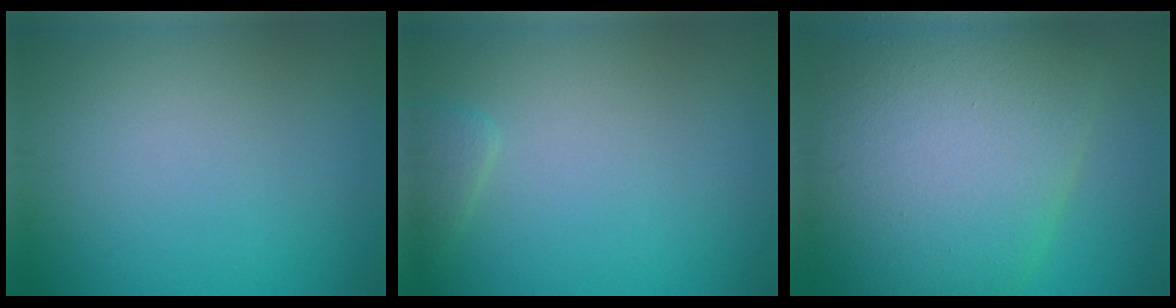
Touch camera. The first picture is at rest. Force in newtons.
{"total": 1.3, "press": 1.3, "slide": 0.1}
{"total": 12.5, "press": 12.5, "slide": 0.3}